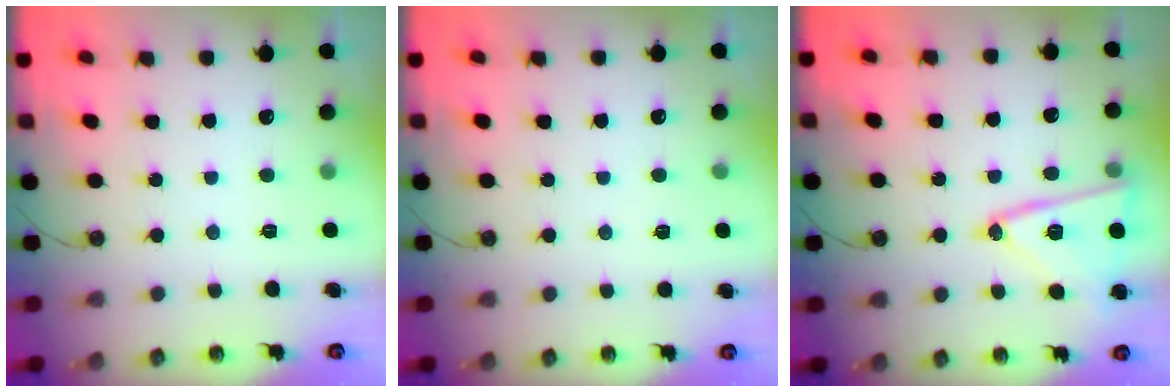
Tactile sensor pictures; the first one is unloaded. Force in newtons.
{"total": 2.8, "press": 2.2, "slide": 1.6}
{"total": 16.2, "press": 16.1, "slide": 1.3}